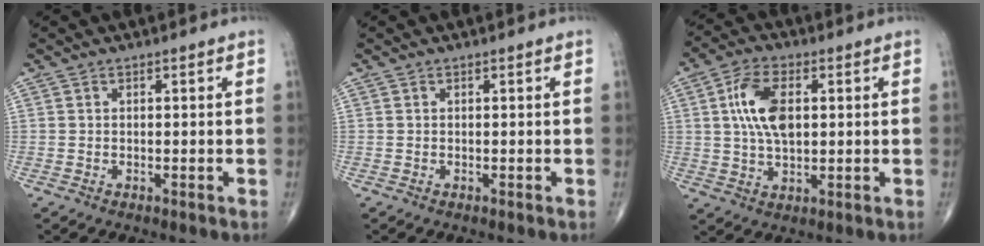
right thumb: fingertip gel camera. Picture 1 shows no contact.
{"total": 0.0}
{"total": 10.1, "force": [1.9, 5.4, 8.4], "torque": [-0.155, 0.002, 0.034]}